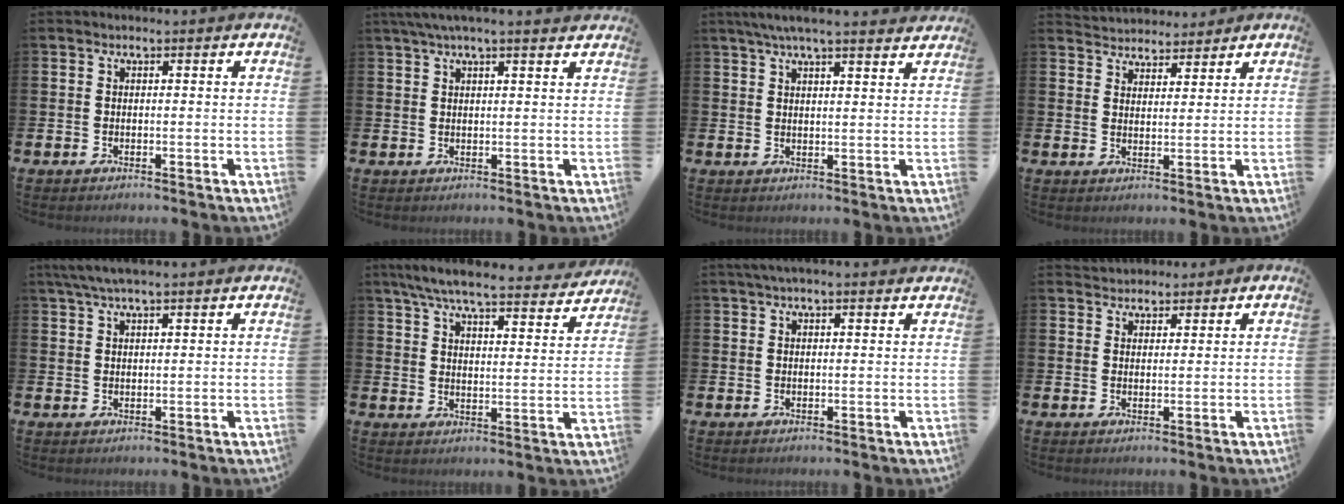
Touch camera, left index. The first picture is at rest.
{"total": 3.5, "force": [2.9, 0.2, 2.0], "torque": [-0.047, -0.002, 0.052]}
{"total": 4.9, "force": [4.4, 0.1, 2.1], "torque": [-0.053, -0.009, 0.080]}
{"total": 3.9, "force": [3.8, 0.9, -0.5], "torque": [-0.011, -0.017, 0.072]}
{"total": 3.9, "force": [3.2, 0.6, 2.2], "torque": [-0.056, 0.002, 0.060]}
{"total": 7.5, "force": [6.8, 0.8, 2.9], "torque": [-0.079, -0.042, 0.118]}
{"total": 2.0, "force": [1.7, 0.2, 1.1], "torque": [-0.025, 0.004, 0.030]}
{"total": 2.6, "force": [2.4, 0.9, -0.4], "torque": [0.001, -0.005, 0.045]}